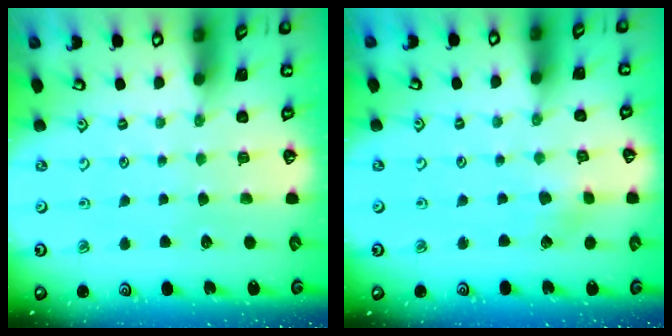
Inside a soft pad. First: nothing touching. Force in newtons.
{"total": 2.8, "press": 2.8, "slide": 0.2}